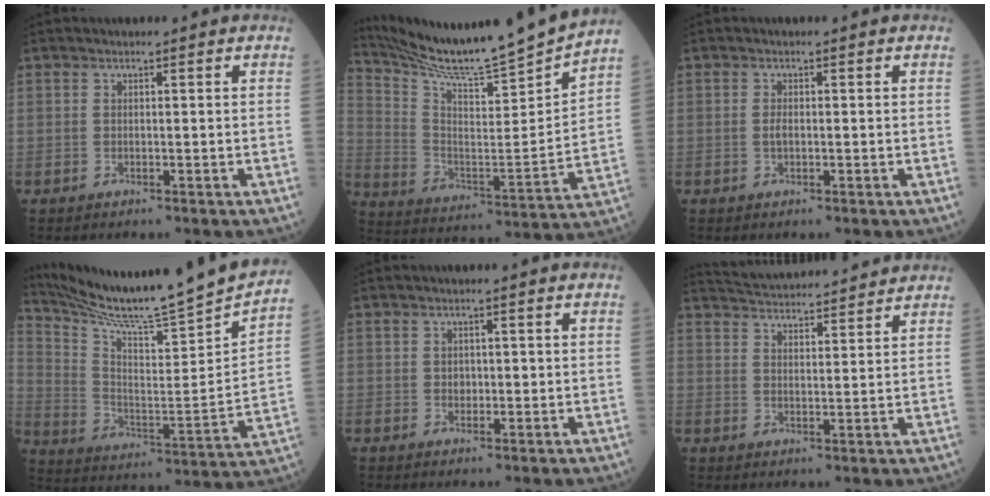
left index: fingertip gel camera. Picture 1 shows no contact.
{"total": 18.3, "force": [17.3, -2.4, 5.5], "torque": [-0.112, -0.067, 0.279]}
{"total": 0.9, "force": [-0.1, 0.4, 0.8], "torque": [-0.017, 0.001, -0.003]}
{"total": 22.9, "force": [21.4, -1.4, 8.1], "torque": [-0.151, -0.094, 0.317]}
{"total": 1.1, "force": [0.0, 0.9, 0.6], "torque": [-0.007, 0.002, -0.001]}
{"total": 12.4, "force": [12.0, 0.9, 3.0], "torque": [-0.056, 0.024, 0.175]}